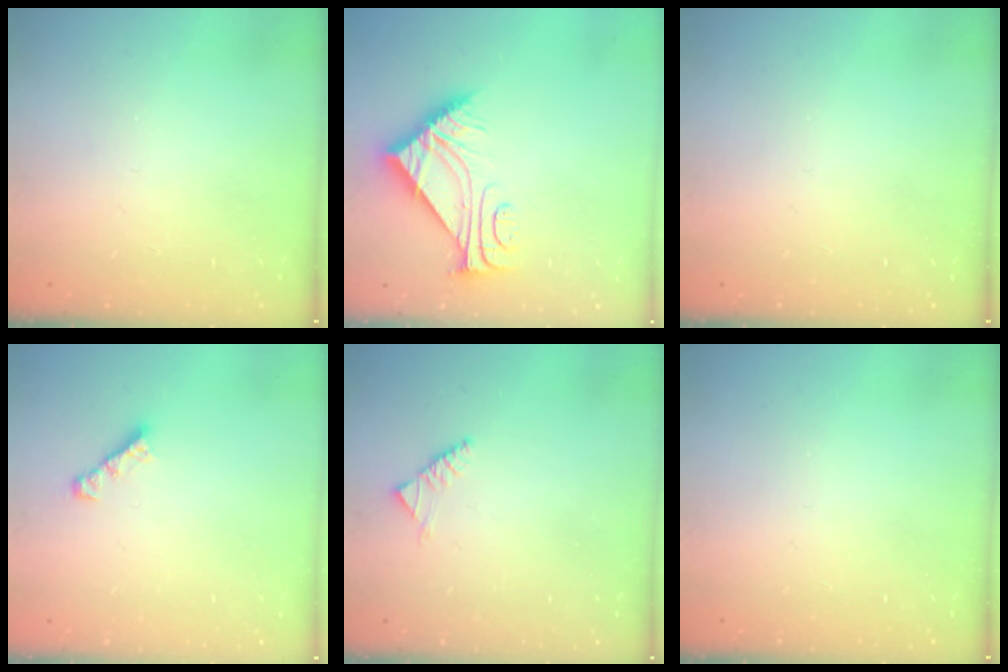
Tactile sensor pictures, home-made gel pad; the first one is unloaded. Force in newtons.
{"total": 8.7, "press": 8.7, "slide": 0.1}
{"total": 0.0}
{"total": 3.0, "press": 3.0, "slide": 0.4}
{"total": 2.6, "press": 2.5, "slide": 0.8}
{"total": 0.0}